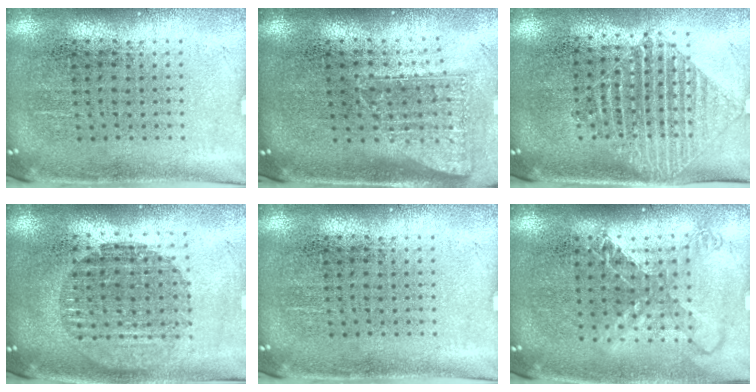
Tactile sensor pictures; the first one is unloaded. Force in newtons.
{"total": 1.8, "press": 1.3, "slide": 1.2}
{"total": 1.4, "press": 1.3, "slide": 0.7}
{"total": 1.6, "press": 1.4, "slide": 0.8}
{"total": 0.0}
{"total": 1.5, "press": 1.3, "slide": 0.8}